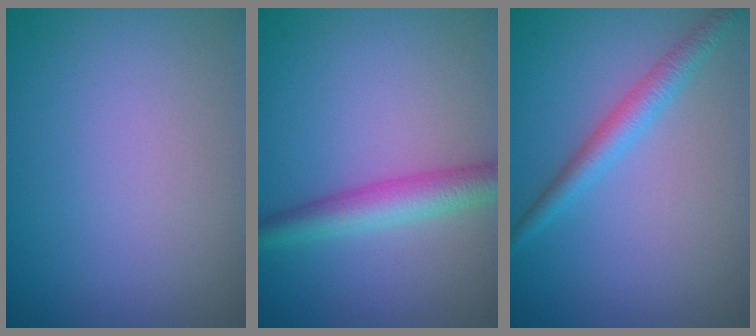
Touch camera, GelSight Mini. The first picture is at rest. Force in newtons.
{"total": 3.6, "press": 3.6, "slide": 0.1}
{"total": 2.4, "press": 2.4, "slide": 0.1}